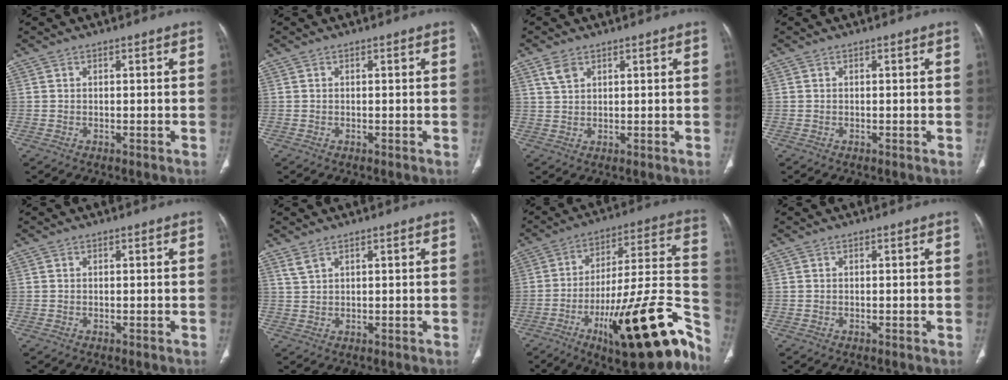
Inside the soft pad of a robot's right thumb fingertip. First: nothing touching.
{"total": 0.0}
{"total": 3.0, "force": [1.8, 1.7, 1.7], "torque": [-0.033, -0.002, 0.044]}
{"total": 0.0}
{"total": 0.0}
{"total": 2.1, "force": [1.6, 0.7, 1.2], "torque": [-0.026, 0.000, 0.043]}
{"total": 29.4, "force": [-14.6, 8.2, 24.2], "torque": [-0.278, 0.086, -0.213]}
{"total": 0.0}